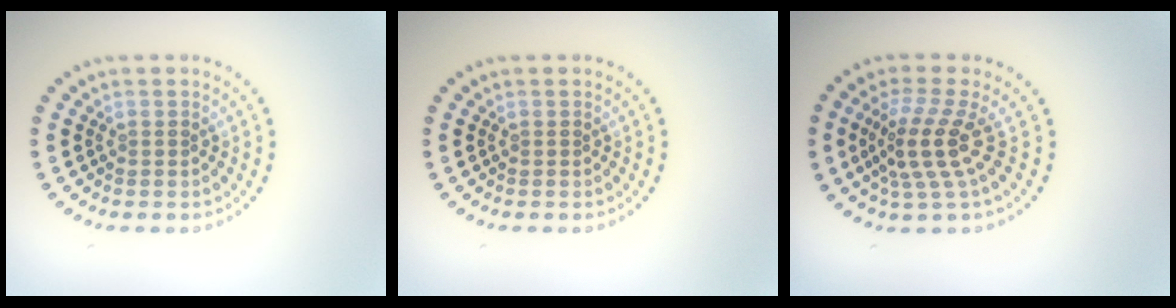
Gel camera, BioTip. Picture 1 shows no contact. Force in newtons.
{"total": 0.0}
{"total": 3.8, "press": 2.7, "slide": 2.7}